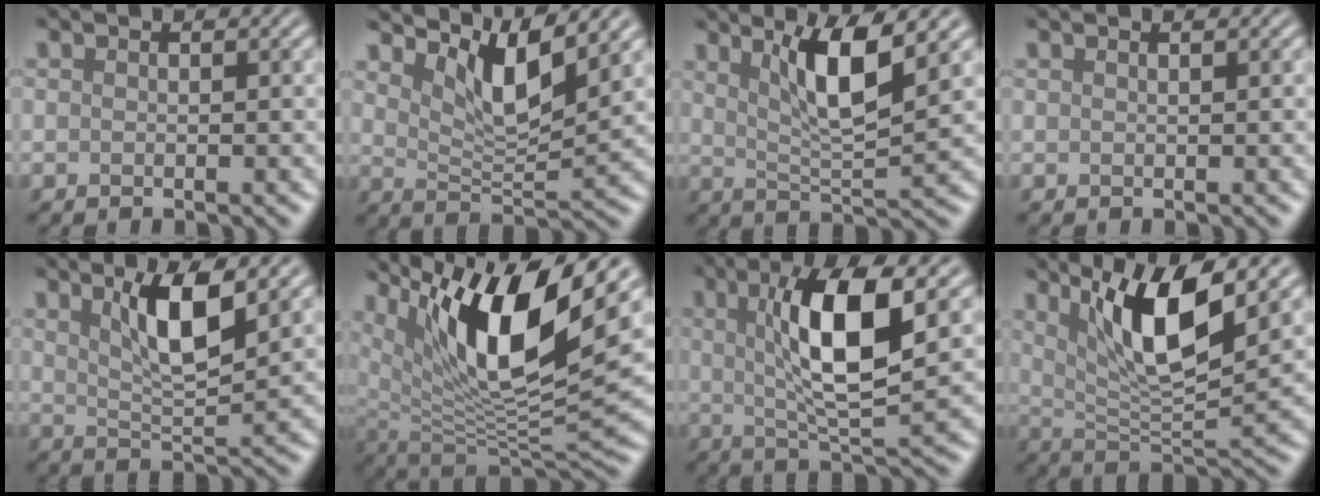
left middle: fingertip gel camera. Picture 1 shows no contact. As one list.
[{"total": 5.2, "force": [3.4, 1.3, 3.7], "torque": [-0.075, -0.008, 0.061]}, {"total": 5.7, "force": [2.6, 0.9, 4.9], "torque": [-0.085, -0.002, 0.049]}, {"total": 0.0}, {"total": 5.3, "force": [2.5, 1.1, 4.5], "torque": [-0.081, -0.002, 0.046]}, {"total": 13.1, "force": [6.8, 3.4, 10.6], "torque": [-0.191, -0.001, 0.131]}, {"total": 8.4, "force": [2.0, 2.0, 7.9], "torque": [-0.130, 0.000, 0.037]}, {"total": 7.9, "force": [3.6, 1.9, 6.8], "torque": [-0.113, -0.007, 0.067]}]